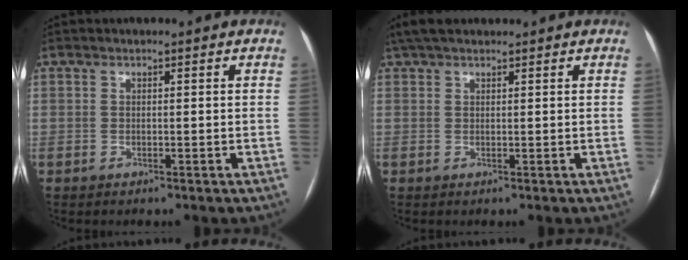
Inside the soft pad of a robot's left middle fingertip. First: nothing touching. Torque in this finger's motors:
{"motor_torque": [0.31, -0.35, 0.03, 0.02]}